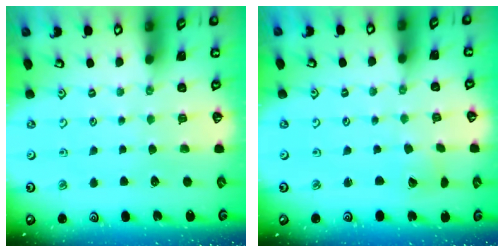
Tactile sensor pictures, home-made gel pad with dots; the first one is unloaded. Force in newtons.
{"total": 1.9, "press": 1.9, "slide": 0.2}